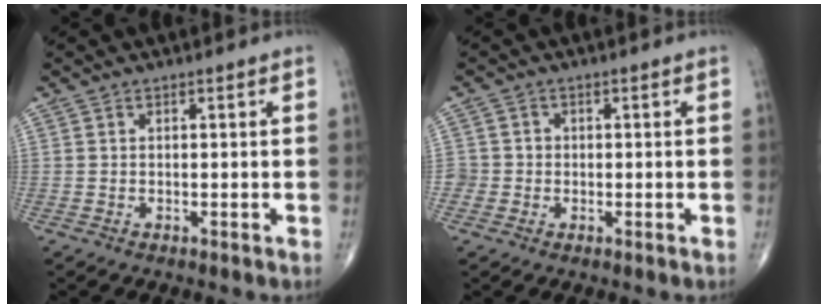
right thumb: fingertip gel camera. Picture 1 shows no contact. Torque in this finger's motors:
{"motor_torque": [0.04, -0.17, 0.14, 0.12, 0.01]}